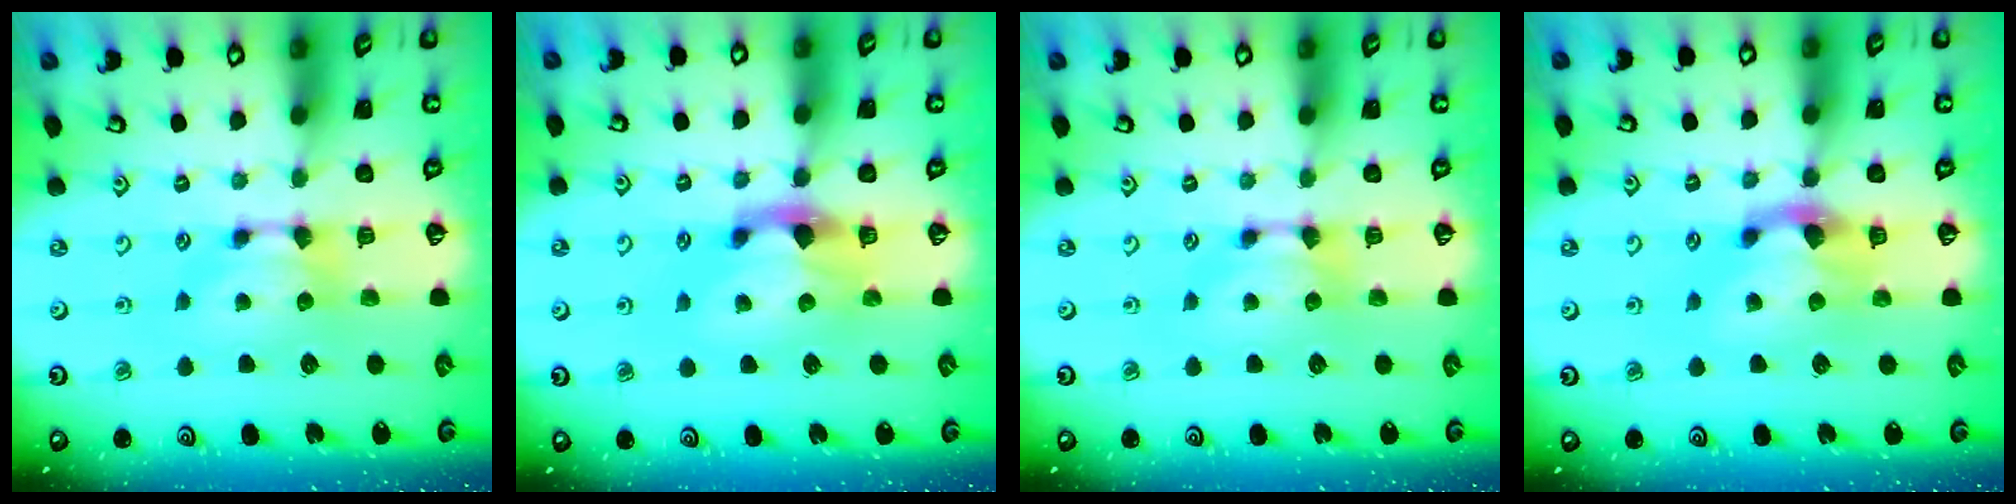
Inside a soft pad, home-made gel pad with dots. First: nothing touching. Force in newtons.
{"total": 3.0, "press": 2.7, "slide": 1.4}
{"total": 0.0}
{"total": 2.6, "press": 2.0, "slide": 1.7}